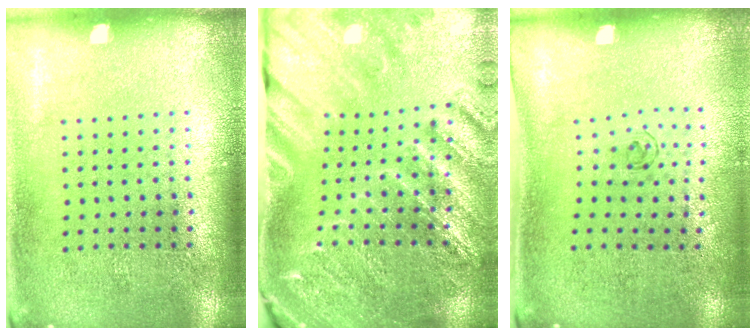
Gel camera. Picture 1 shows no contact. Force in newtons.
{"total": 3.0, "press": 3.0, "slide": 0.5}
{"total": 0.7, "press": 0.2, "slide": 0.6}